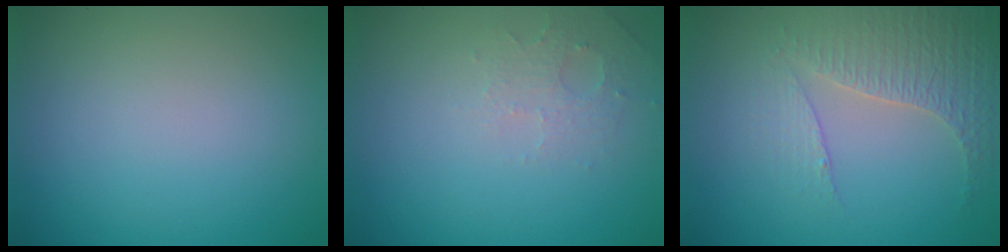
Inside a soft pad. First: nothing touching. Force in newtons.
{"total": 1.8, "press": 1.7, "slide": 0.4}
{"total": 4.2, "press": 3.0, "slide": 2.9}